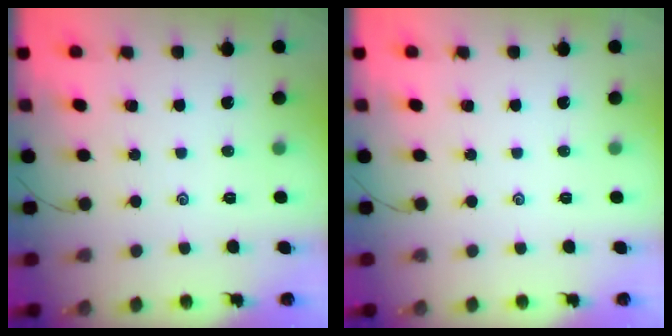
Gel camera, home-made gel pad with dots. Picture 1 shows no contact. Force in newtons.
{"total": 0.0}